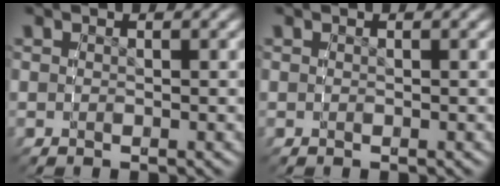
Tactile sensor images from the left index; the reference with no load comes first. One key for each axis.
{"total": 0.0}